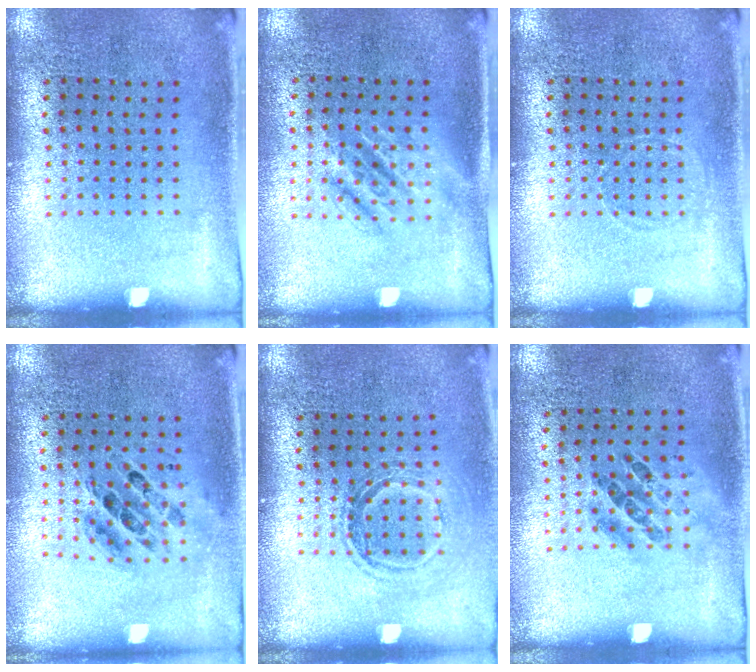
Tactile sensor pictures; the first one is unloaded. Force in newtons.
{"total": 1.4, "press": 1.2, "slide": 0.7}
{"total": 0.6, "press": 0.6, "slide": 0.0}
{"total": 0.8, "press": 0.8, "slide": 0.1}
{"total": 1.3, "press": 1.1, "slide": 0.7}
{"total": 1.0, "press": 0.7, "slide": 0.7}